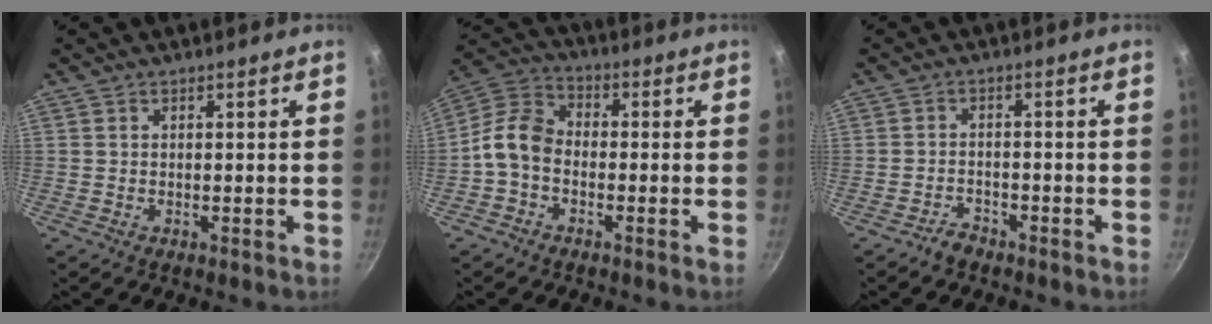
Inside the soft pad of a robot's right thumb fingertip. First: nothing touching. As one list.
[{"total": 8.2, "force": [-2.3, 5.8, 5.2], "torque": [-0.097, 0.038, -0.066]}, {"total": 2.5, "force": [-2.2, 1.1, 0.6], "torque": [-0.003, 0.025, -0.036]}]